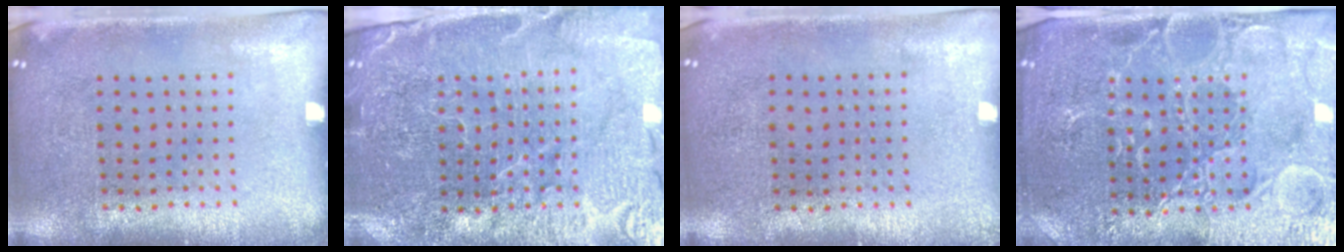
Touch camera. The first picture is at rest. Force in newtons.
{"total": 4.2, "press": 3.9, "slide": 1.3}
{"total": 0.0}
{"total": 4.7, "press": 4.6, "slide": 1.2}